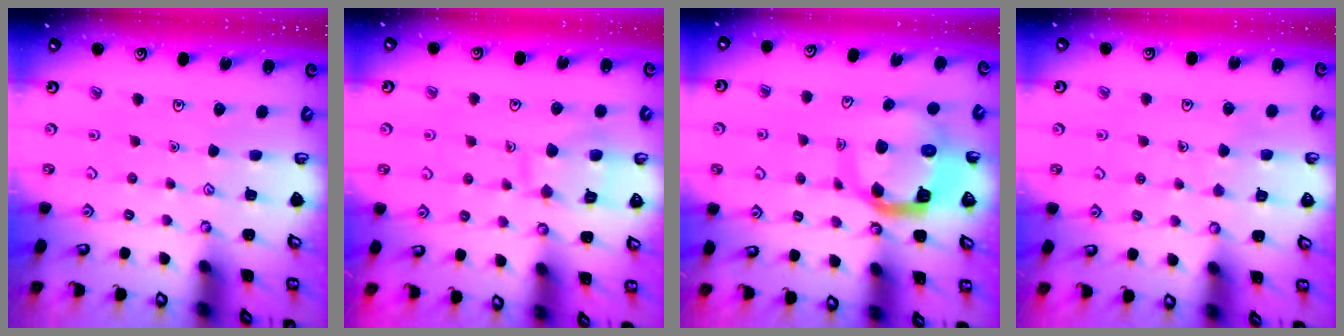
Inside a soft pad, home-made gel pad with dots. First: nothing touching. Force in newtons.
{"total": 10.1, "press": 10.0, "slide": 0.9}
{"total": 11.2, "press": 11.1, "slide": 1.5}
{"total": 4.0, "press": 4.0, "slide": 0.3}